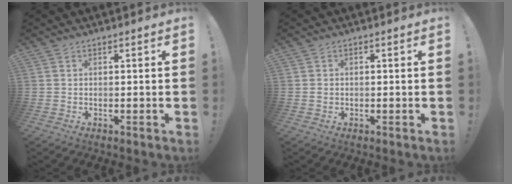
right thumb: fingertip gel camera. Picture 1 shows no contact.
{"total": 0.9, "force": [-0.2, 0.8, 0.2], "torque": [-0.004, 0.005, -0.003]}